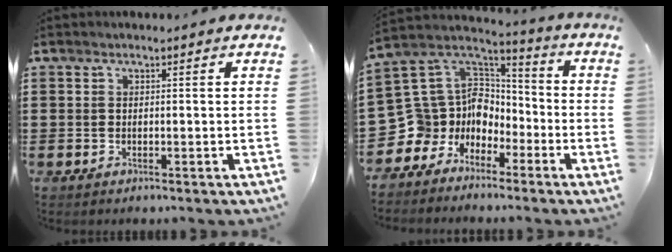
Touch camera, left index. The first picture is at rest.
{"total": 9.1, "force": [-2.0, 8.6, 2.0], "torque": [-0.095, -0.024, -0.038]}